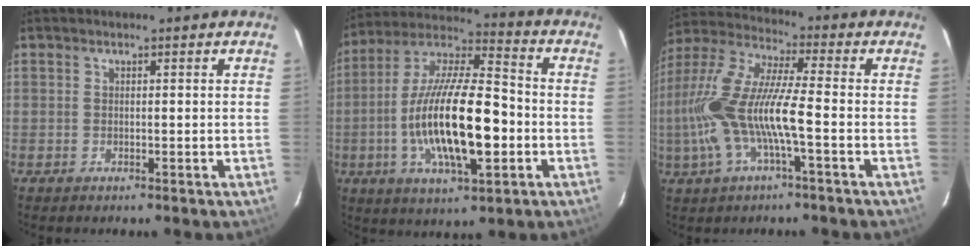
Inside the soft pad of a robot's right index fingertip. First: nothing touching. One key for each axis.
{"total": 20.7, "fx": -4.2, "fy": 6.2, "fz": 19.3, "tx": -0.368, "ty": -0.005, "tz": -0.078}
{"total": 16.8, "fx": -3.4, "fy": 3.1, "fz": 16.1, "tx": -0.323, "ty": -0.002, "tz": -0.066}